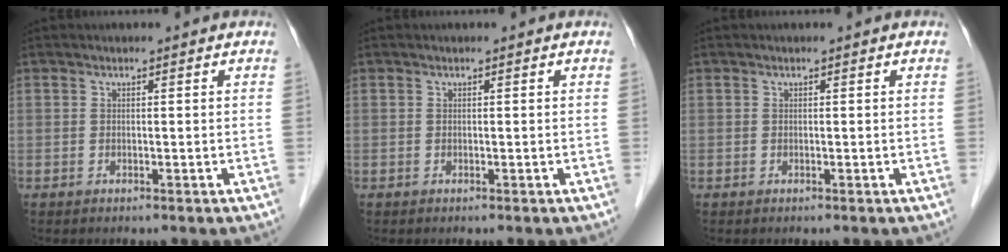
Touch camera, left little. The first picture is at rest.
{"total": 0.0}
{"total": 0.0}